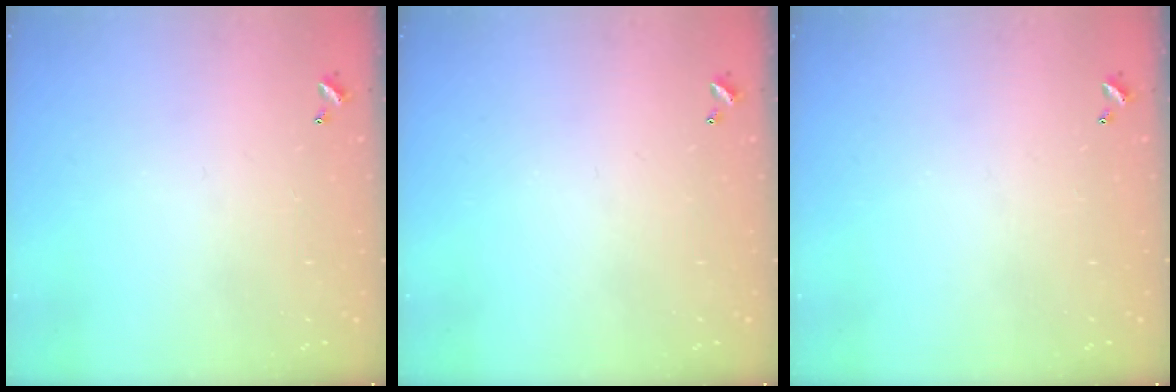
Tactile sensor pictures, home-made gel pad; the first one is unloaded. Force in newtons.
{"total": 0.0}
{"total": 0.0}